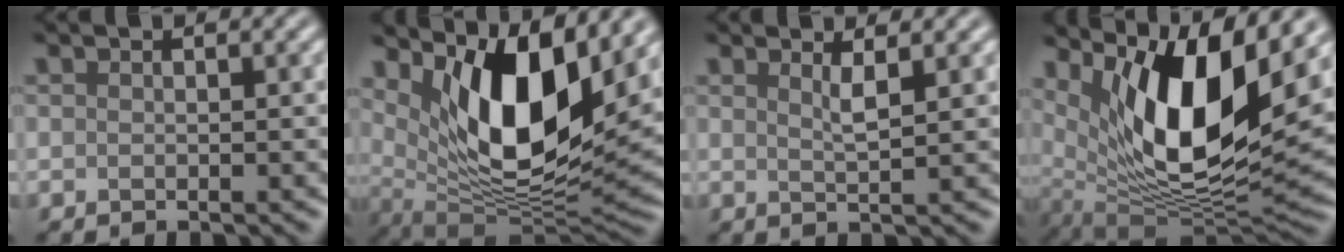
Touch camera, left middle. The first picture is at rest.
{"total": 11.4, "force": [4.2, 4.6, 9.5], "torque": [-0.153, -0.025, 0.082]}
{"total": 1.8, "force": [1.0, 0.4, 1.4], "torque": [-0.021, -0.001, 0.012]}
{"total": 12.3, "force": [5.1, 4.1, 10.4], "torque": [-0.176, -0.014, 0.100]}